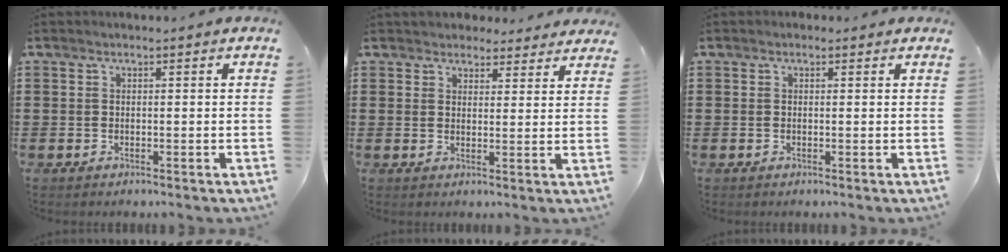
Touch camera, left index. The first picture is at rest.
{"total": 3.5, "force": [3.3, 1.2, 0.2], "torque": [-0.007, -0.007, 0.061]}
{"total": 0.5, "force": [0.1, 0.5, 0.2], "torque": [-0.006, 0.003, 0.001]}